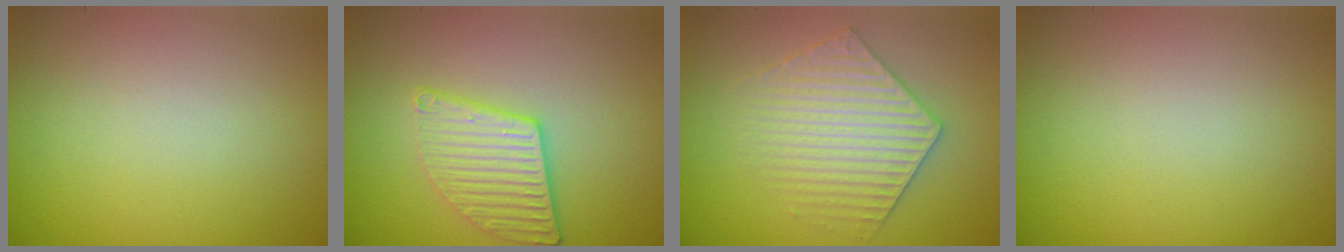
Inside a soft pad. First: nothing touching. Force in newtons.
{"total": 3.2, "press": 3.2, "slide": 0.6}
{"total": 3.8, "press": 3.8, "slide": 0.6}
{"total": 0.0}